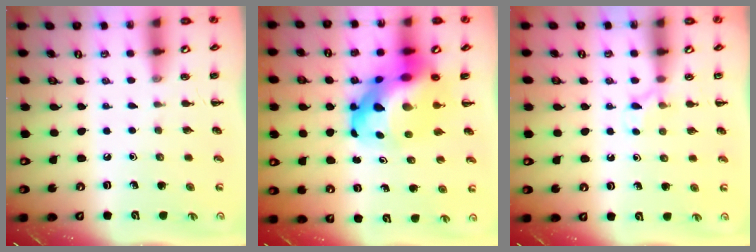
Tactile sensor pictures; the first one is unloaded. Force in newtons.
{"total": 15.9, "press": 15.4, "slide": 4.2}
{"total": 5.9, "press": 5.6, "slide": 1.9}